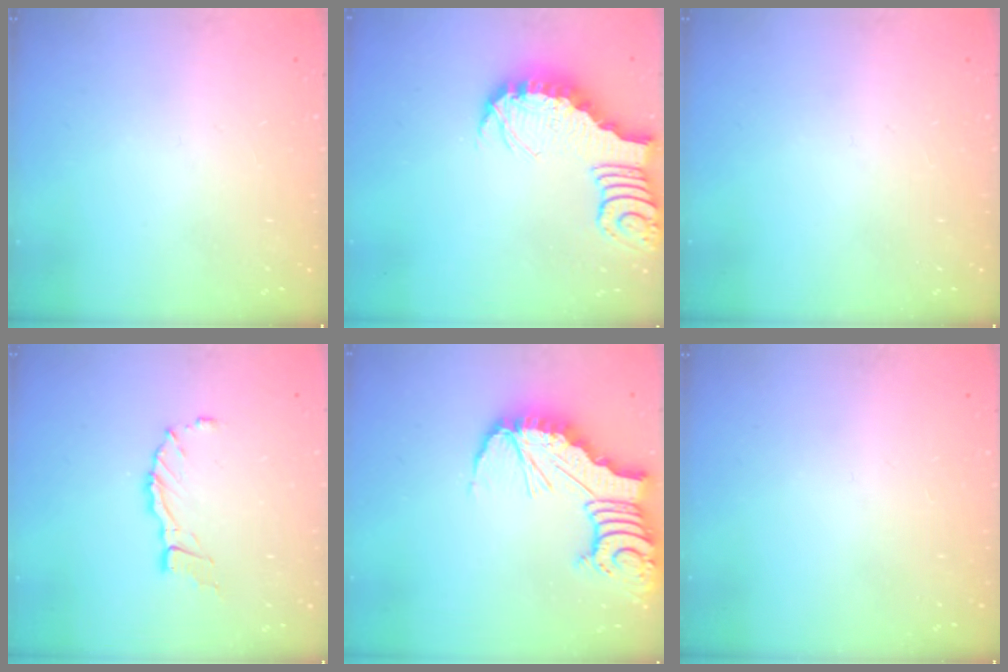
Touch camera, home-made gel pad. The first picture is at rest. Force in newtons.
{"total": 3.4, "press": 3.4, "slide": 0.4}
{"total": 0.0}
{"total": 7.9, "press": 7.9, "slide": 0.7}
{"total": 13.6, "press": 13.5, "slide": 1.6}
{"total": 1.5, "press": 1.5, "slide": 0.1}